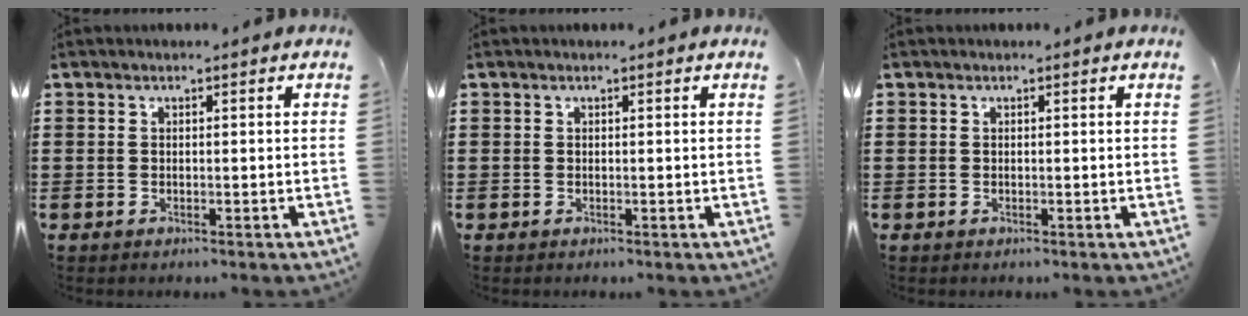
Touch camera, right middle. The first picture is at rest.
{"total": 0.0}
{"total": 0.0}